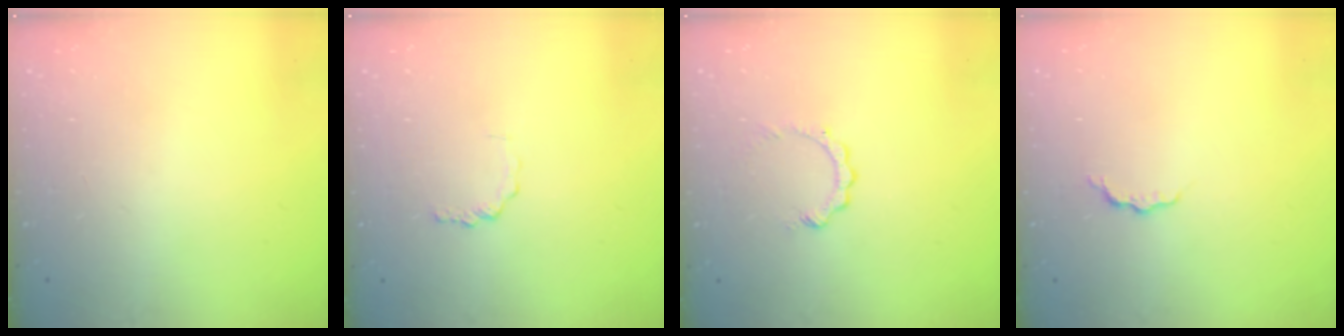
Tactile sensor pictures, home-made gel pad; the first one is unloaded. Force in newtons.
{"total": 1.8, "press": 1.8, "slide": 0.3}
{"total": 2.6, "press": 2.6, "slide": 0.3}
{"total": 3.7, "press": 3.7, "slide": 0.4}